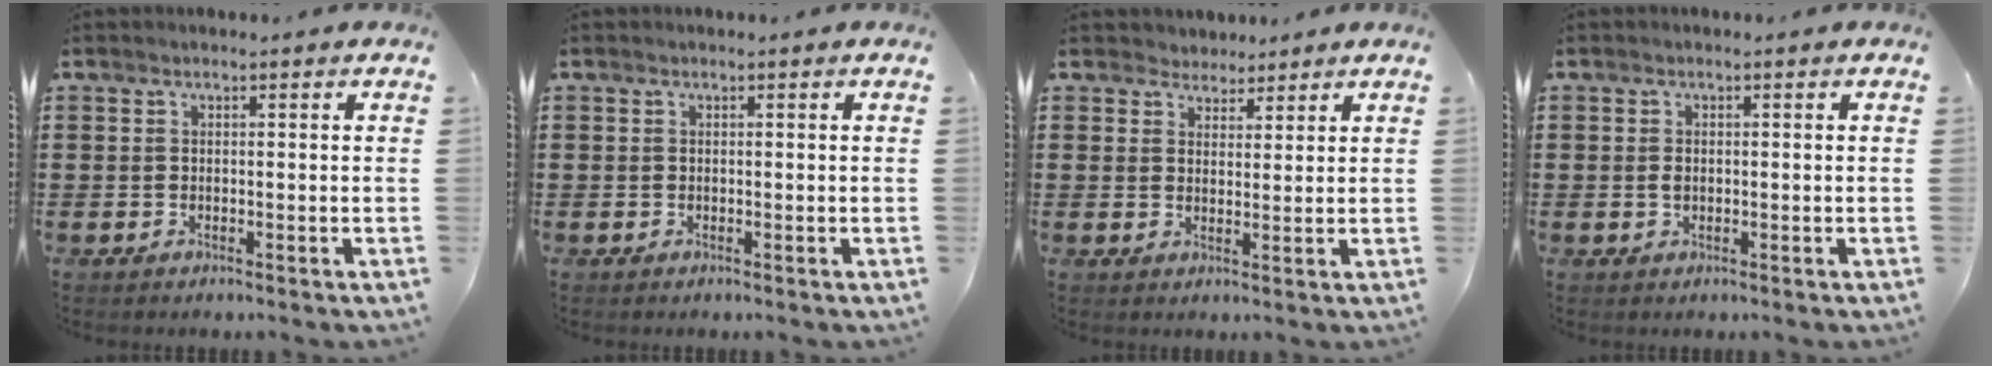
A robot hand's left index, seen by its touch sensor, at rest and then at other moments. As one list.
[{"total": 0.0}, {"total": 2.9, "force": [2.3, 1.6, -0.4], "torque": [-0.006, 0.008, 0.045]}, {"total": 1.2, "force": [0.0, 0.7, 1.0], "torque": [-0.028, -0.001, -0.003]}]